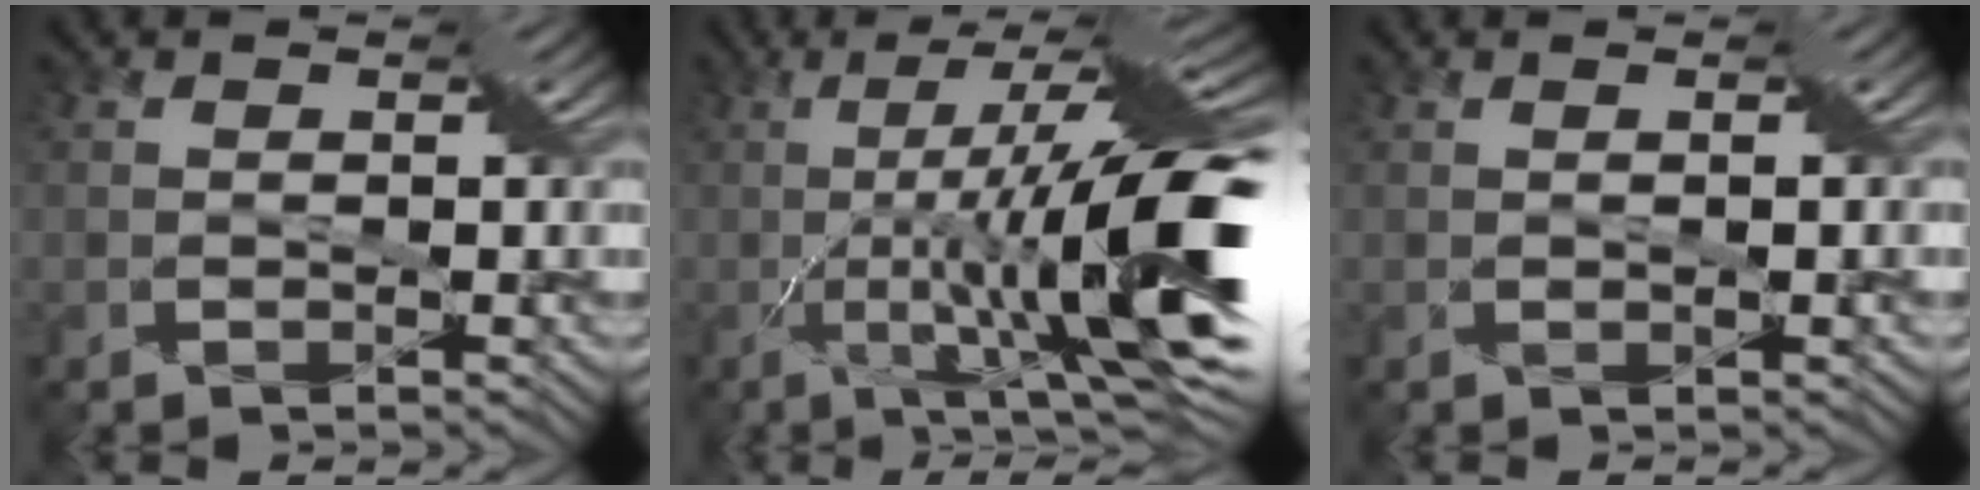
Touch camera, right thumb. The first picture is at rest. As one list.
[{"total": 15.2, "force": [-1.8, 1.6, 15.0], "torque": [-0.252, 0.009, -0.017]}, {"total": 1.2, "force": [0.5, -0.4, 1.0], "torque": [-0.025, -0.005, 0.016]}]